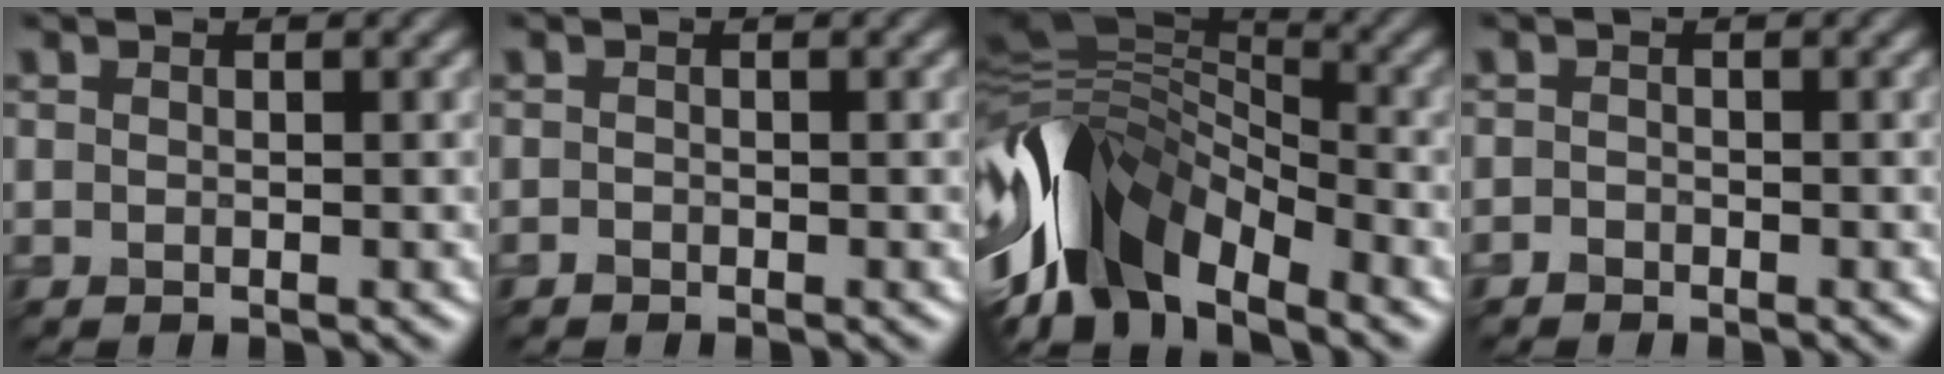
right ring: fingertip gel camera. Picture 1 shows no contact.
{"total": 0.5, "force": [-0.4, 0.0, -0.4], "torque": [0.008, 0.002, -0.015]}
{"total": 10.4, "force": [-4.5, 5.8, 7.4], "torque": [-0.135, 0.014, -0.101]}
{"total": 0.8, "force": [-0.6, 0.2, -0.5], "torque": [0.011, 0.002, -0.021]}